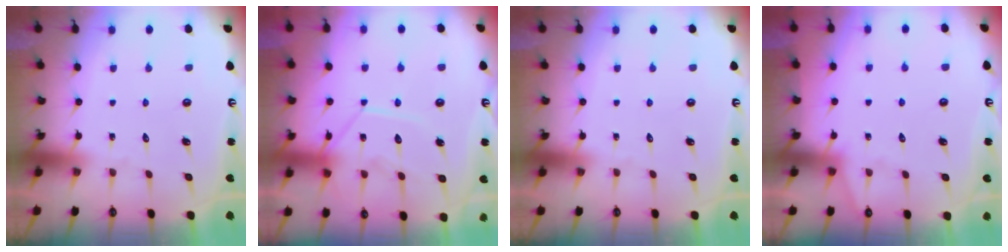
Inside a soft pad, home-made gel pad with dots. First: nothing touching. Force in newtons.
{"total": 13.4, "press": 13.4, "slide": 1.4}
{"total": 0.0}
{"total": 2.6, "press": 2.6, "slide": 0.4}